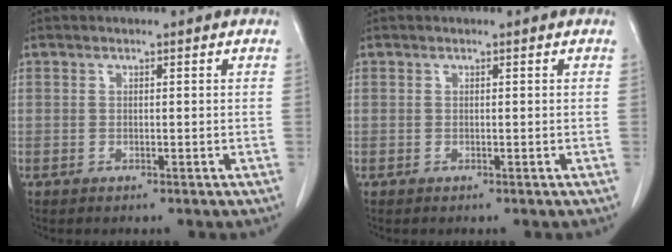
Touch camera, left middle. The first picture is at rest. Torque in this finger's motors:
{"motor_torque": [0.00, 0.00, -0.03, 0.00]}